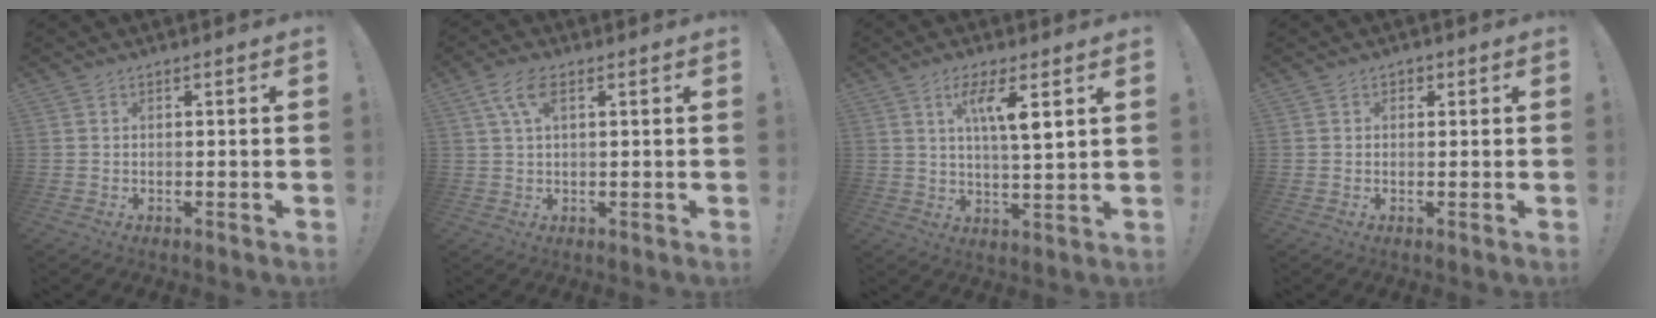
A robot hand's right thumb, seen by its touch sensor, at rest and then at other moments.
{"total": 5.9, "force": [2.3, 2.8, 4.6], "torque": [-0.089, 0.006, 0.045]}
{"total": 9.0, "force": [4.2, 1.2, 7.9], "torque": [-0.135, -0.017, 0.062]}
{"total": 1.4, "force": [0.3, 1.3, 0.5], "torque": [-0.007, 0.003, 0.005]}